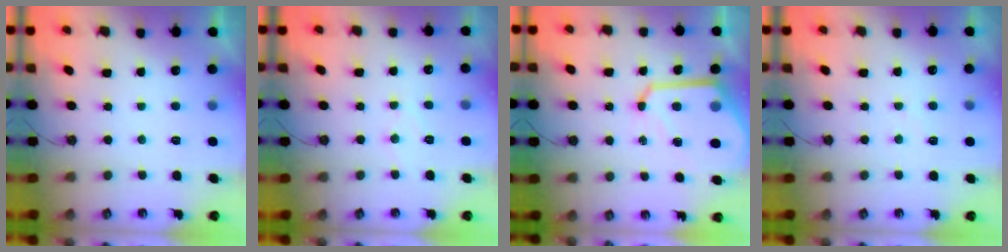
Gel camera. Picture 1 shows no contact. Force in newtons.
{"total": 5.3, "press": 5.3, "slide": 0.6}
{"total": 13.9, "press": 13.9, "slide": 1.4}
{"total": 4.3, "press": 4.3, "slide": 0.4}